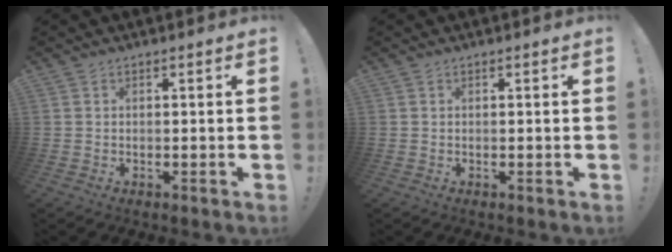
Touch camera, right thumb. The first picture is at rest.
{"total": 0.0}